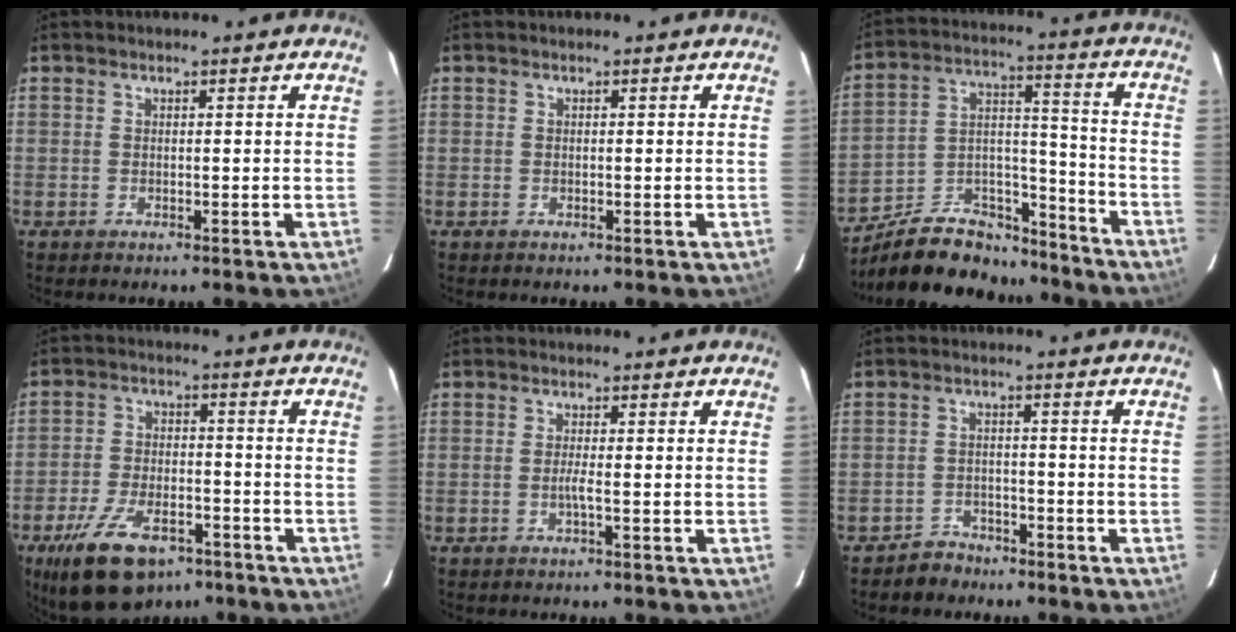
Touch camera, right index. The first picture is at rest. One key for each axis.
{"total": 0.0}
{"total": 17.9, "fx": -14.0, "fy": 8.3, "fz": 7.3, "tx": -0.141, "ty": 0.050, "tz": -0.213}
{"total": 15.1, "fx": -9.7, "fy": 7.3, "fz": 9.0, "tx": -0.191, "ty": -0.015, "tz": -0.163}
{"total": 1.4, "fx": -0.6, "fy": -0.4, "fz": 1.2, "tx": -0.022, "ty": -0.002, "tz": -0.012}
{"total": 4.0, "fx": -3.2, "fy": 2.4, "fz": 0.0, "tx": -0.008, "ty": 0.017, "tz": -0.054}